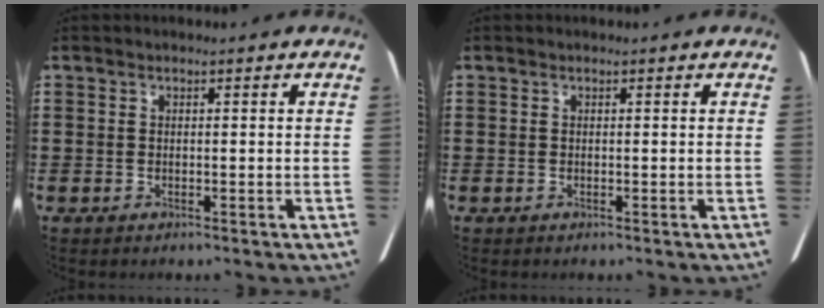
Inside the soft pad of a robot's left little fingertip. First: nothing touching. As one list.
[{"total": 0.0}]